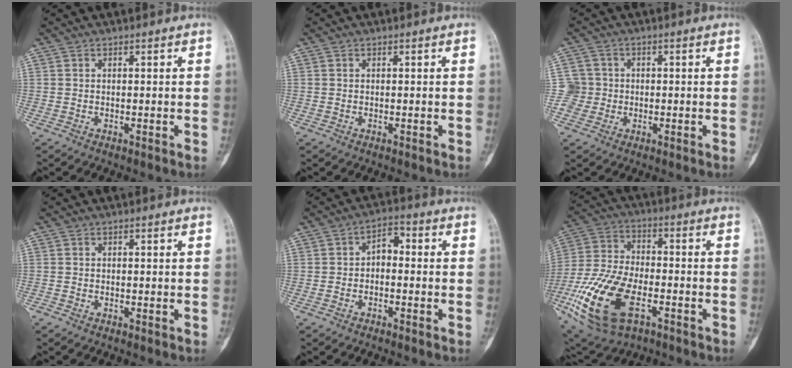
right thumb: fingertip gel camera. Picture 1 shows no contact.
{"total": 0.0}
{"total": 4.0, "force": [-0.5, 4.0, -0.1], "torque": [0.032, 0.014, -0.016]}
{"total": 0.0}
{"total": 3.7, "force": [-0.4, 2.5, 2.7], "torque": [-0.028, 0.024, -0.020]}
{"total": 20.2, "force": [-7.7, 10.6, 15.4], "torque": [-0.324, 0.013, -0.134]}